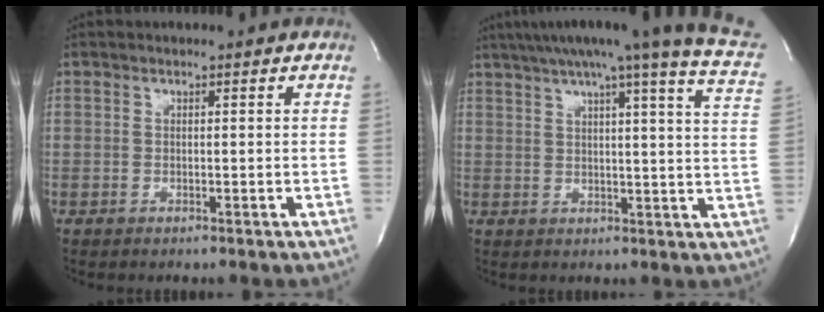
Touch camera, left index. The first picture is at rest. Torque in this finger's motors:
{"motor_torque": [0.24, -0.25, 0.50, 0.10]}